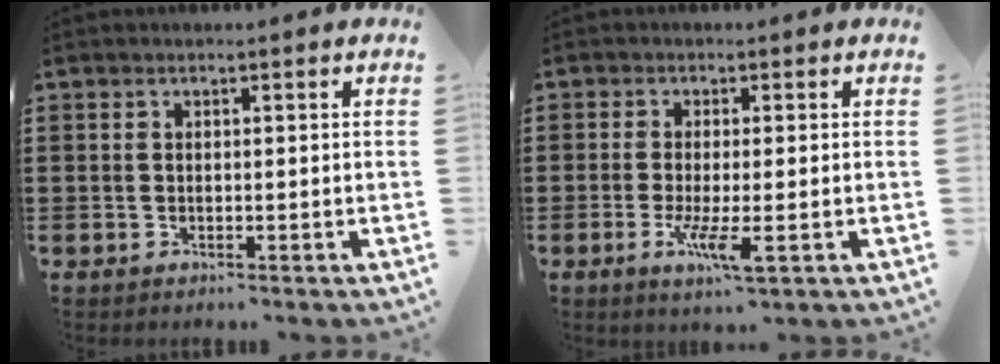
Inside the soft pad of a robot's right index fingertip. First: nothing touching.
{"total": 5.2, "force": [-1.7, 0.9, 4.8], "torque": [-0.099, -0.020, -0.031]}